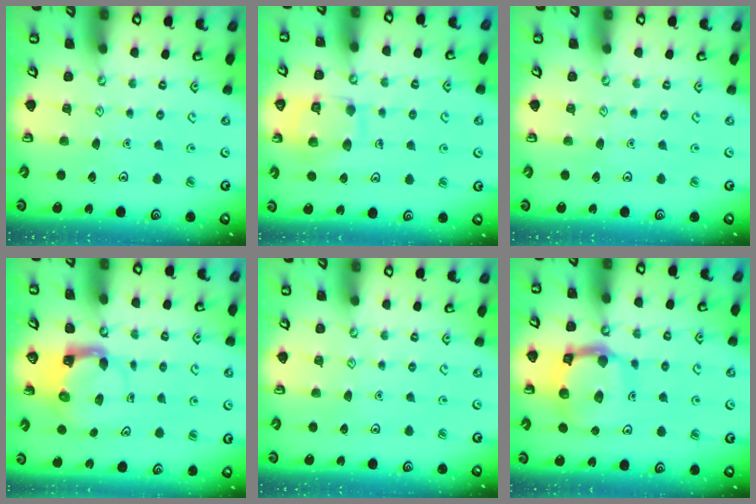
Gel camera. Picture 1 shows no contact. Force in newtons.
{"total": 11.5, "press": 11.5, "slide": 1.0}
{"total": 0.0}
{"total": 3.9, "press": 3.8, "slide": 0.6}
{"total": 0.0}
{"total": 12.4, "press": 12.3, "slide": 1.4}